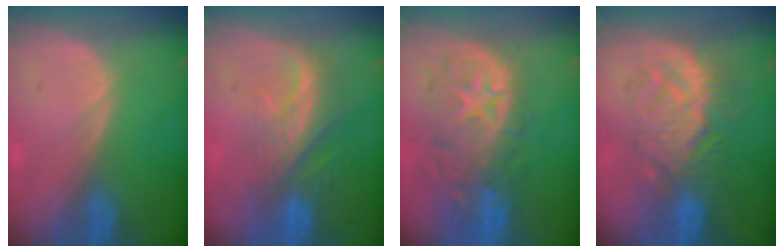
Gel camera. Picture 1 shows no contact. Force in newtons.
{"total": 7.9, "press": 7.1, "slide": 3.5}
{"total": 11.2, "press": 9.8, "slide": 5.3}
{"total": 9.3, "press": 9.1, "slide": 1.9}